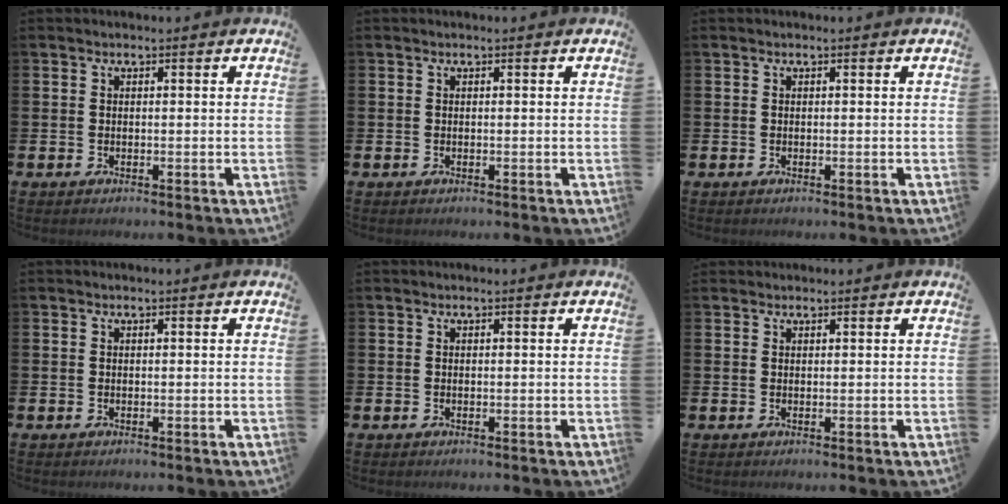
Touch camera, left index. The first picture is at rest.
{"total": 0.0}
{"total": 0.0}
{"total": 0.0}
{"total": 0.0}
{"total": 0.7, "force": [0.7, 0.2, 0.0], "torque": [0.014, -0.004, 0.011]}